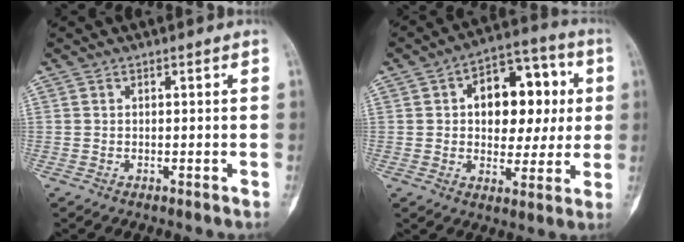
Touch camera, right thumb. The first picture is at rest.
{"total": 16.0, "force": [2.9, 10.2, 12.0], "torque": [-0.113, 0.019, 0.038]}